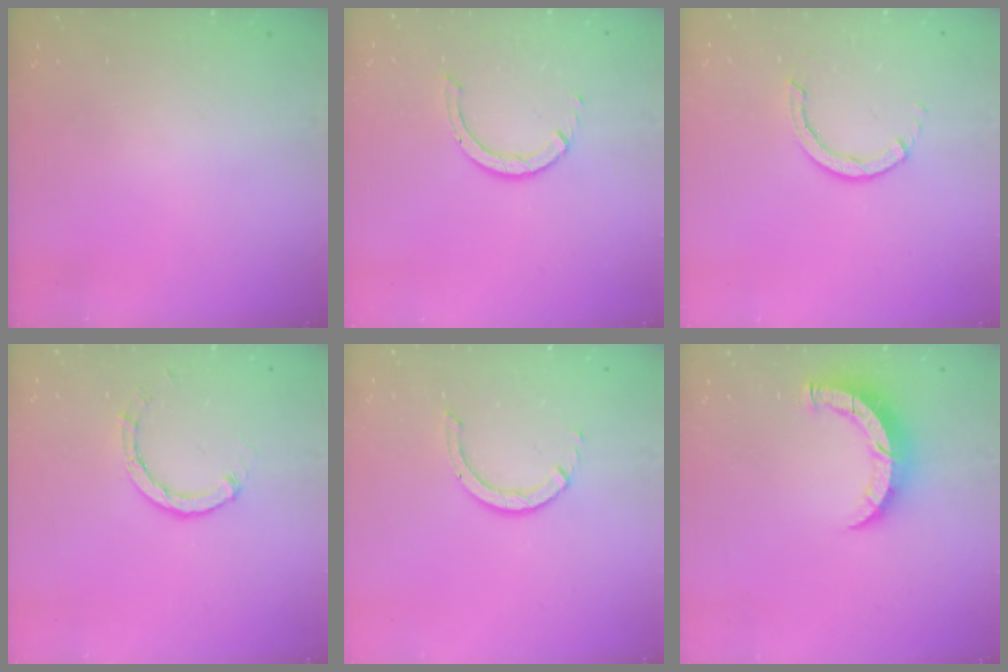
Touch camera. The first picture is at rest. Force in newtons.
{"total": 3.5, "press": 3.5, "slide": 0.5}
{"total": 2.8, "press": 2.8, "slide": 0.3}
{"total": 3.0, "press": 3.0, "slide": 0.3}
{"total": 2.9, "press": 2.9, "slide": 0.2}
{"total": 8.1, "press": 8.1, "slide": 0.5}